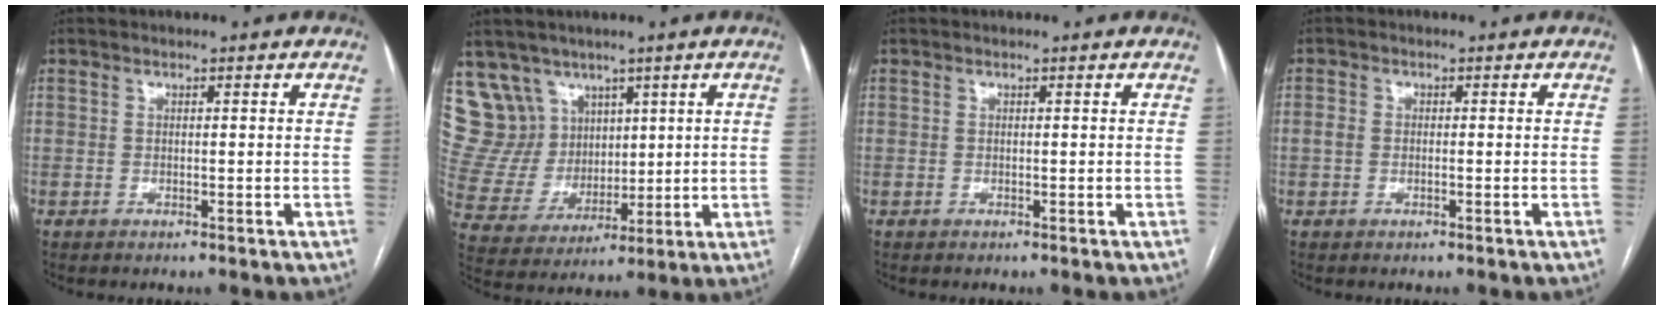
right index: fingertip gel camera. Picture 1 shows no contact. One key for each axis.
{"total": 12.3, "fx": 8.1, "fy": 9.1, "fz": 1.5, "tx": -0.052, "ty": 0.047, "tz": 0.177}
{"total": 0.0}
{"total": 1.4, "fx": -0.1, "fy": 1.2, "fz": 0.7, "tx": -0.024, "ty": 0.007, "tz": -0.002}